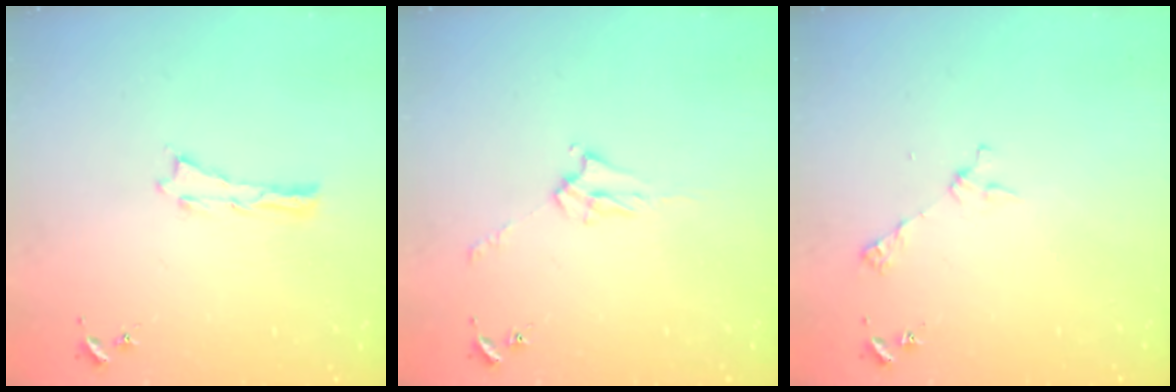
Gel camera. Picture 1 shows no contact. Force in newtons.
{"total": 4.2, "press": 4.2, "slide": 0.6}
{"total": 3.3, "press": 3.3, "slide": 0.2}